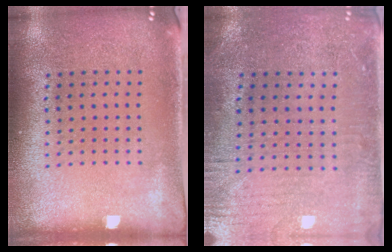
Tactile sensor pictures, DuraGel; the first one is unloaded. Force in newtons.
{"total": 0.7, "press": 0.5, "slide": 0.5}